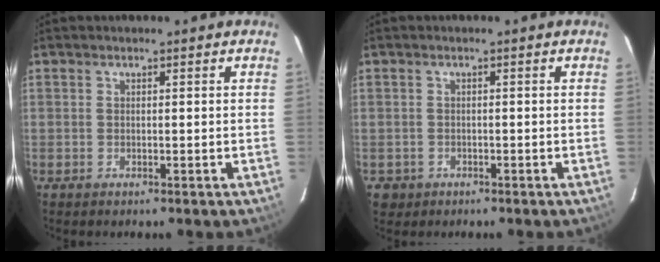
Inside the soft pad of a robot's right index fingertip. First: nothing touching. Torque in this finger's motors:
{"motor_torque": [-1.08, -0.56, -1.07, -0.21]}